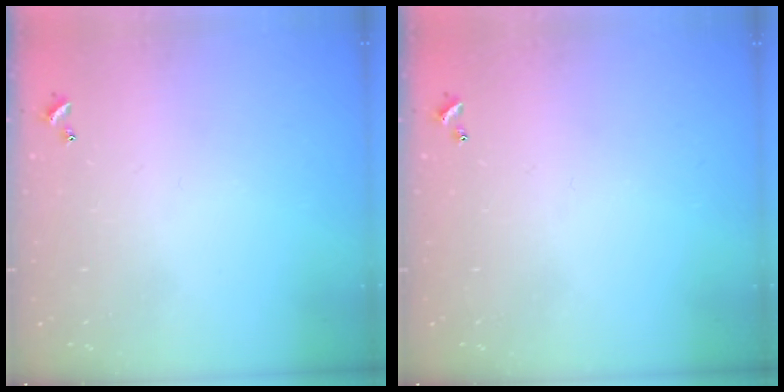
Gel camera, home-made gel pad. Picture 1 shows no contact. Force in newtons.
{"total": 0.0}